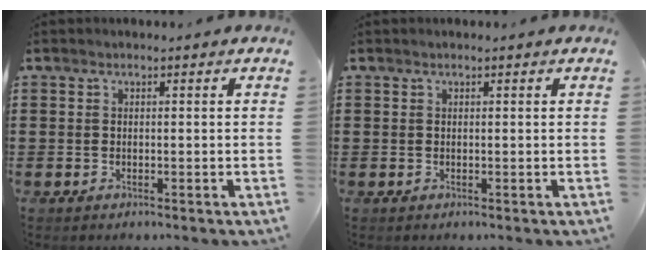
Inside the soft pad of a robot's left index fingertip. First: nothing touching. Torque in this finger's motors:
{"motor_torque": [0.18, -0.07, 0.02, -0.01]}